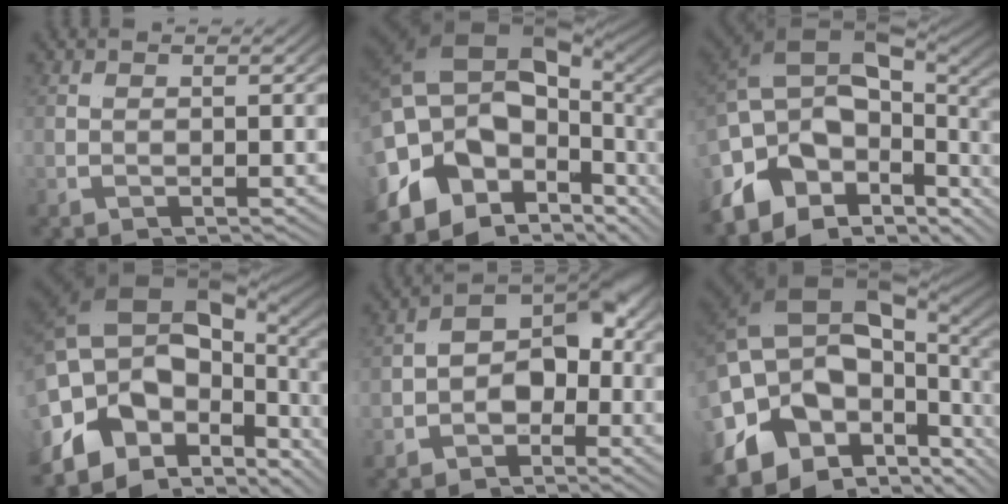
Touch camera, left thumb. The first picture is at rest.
{"total": 14.8, "force": [2.1, 8.3, 12.1], "torque": [-0.200, 0.026, 0.007]}
{"total": 12.4, "force": [1.2, 5.9, 10.8], "torque": [-0.180, 0.023, 0.005]}
{"total": 13.5, "force": [1.9, 7.2, 11.3], "torque": [-0.187, 0.021, 0.007]}
{"total": 5.5, "force": [-1.7, 3.6, 3.8], "torque": [-0.065, 0.013, -0.046]}
{"total": 14.3, "force": [0.7, 8.6, 11.4], "torque": [-0.202, 0.007, -0.005]}